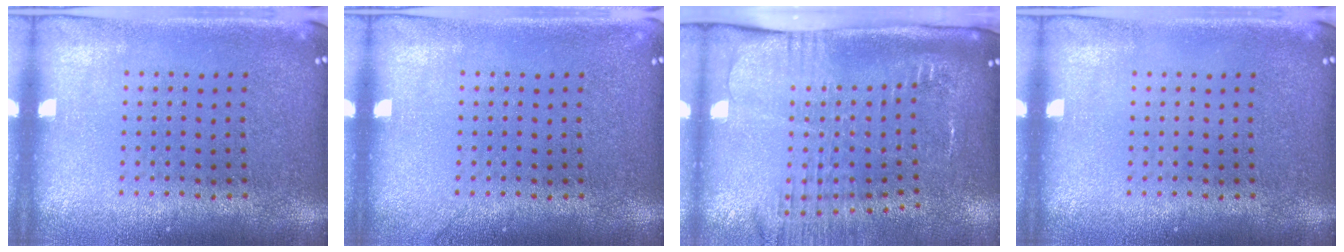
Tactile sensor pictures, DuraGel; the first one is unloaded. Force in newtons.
{"total": 0.5, "press": 0.5, "slide": 0.1}
{"total": 2.7, "press": 2.0, "slide": 1.8}
{"total": 0.0}